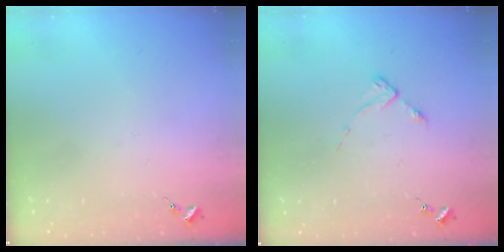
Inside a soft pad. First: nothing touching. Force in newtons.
{"total": 2.7, "press": 2.7, "slide": 0.3}